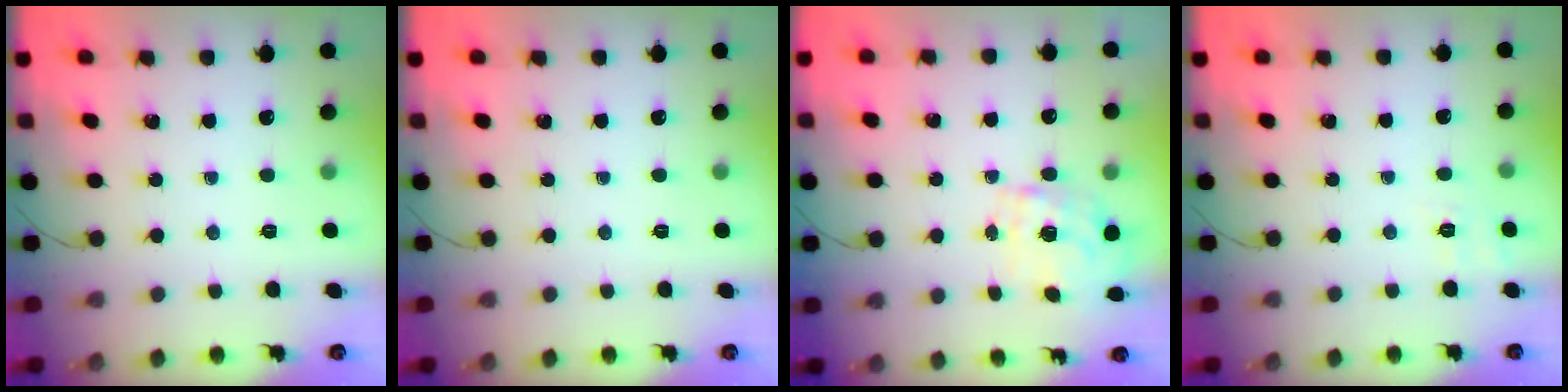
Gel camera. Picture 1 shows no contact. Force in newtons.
{"total": 0.0}
{"total": 2.1, "press": 0.6, "slide": 2.0}
{"total": 1.9, "press": 0.6, "slide": 1.9}